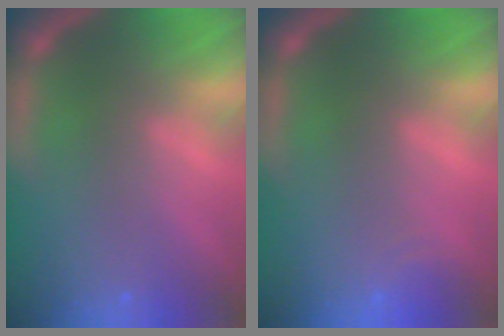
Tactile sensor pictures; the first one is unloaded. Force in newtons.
{"total": 2.4}